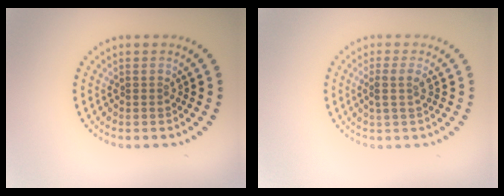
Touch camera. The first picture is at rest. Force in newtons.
{"total": 1.6, "press": 1.3, "slide": 0.9}